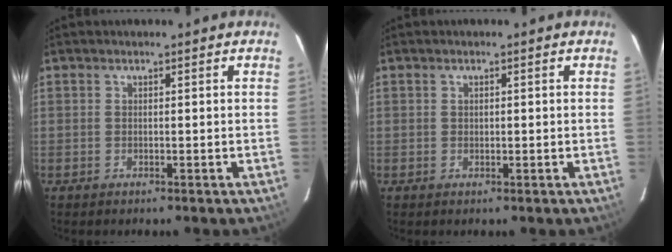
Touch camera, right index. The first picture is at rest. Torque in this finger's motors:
{"motor_torque": [-0.25, 0.02, -0.02, -0.01]}